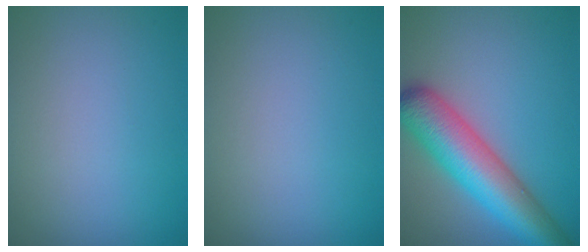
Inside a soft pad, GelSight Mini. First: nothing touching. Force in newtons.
{"total": 0.0}
{"total": 8.4, "press": 8.4, "slide": 0.3}